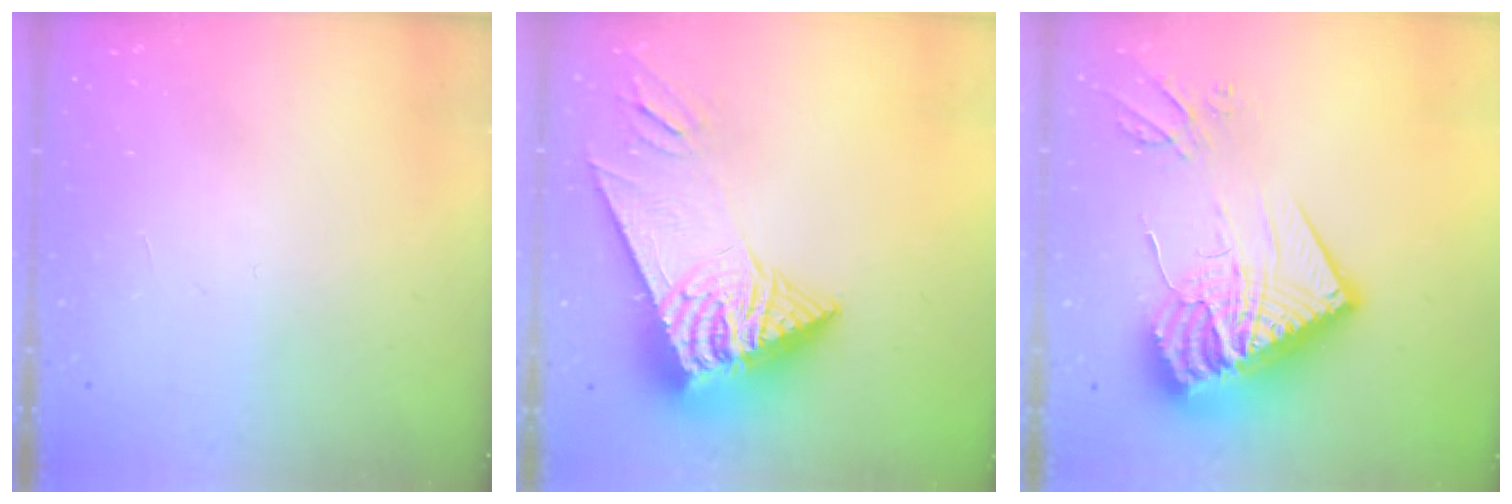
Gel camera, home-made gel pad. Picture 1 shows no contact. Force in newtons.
{"total": 11.2, "press": 11.1, "slide": 1.3}
{"total": 23.9, "press": 23.8, "slide": 2.2}